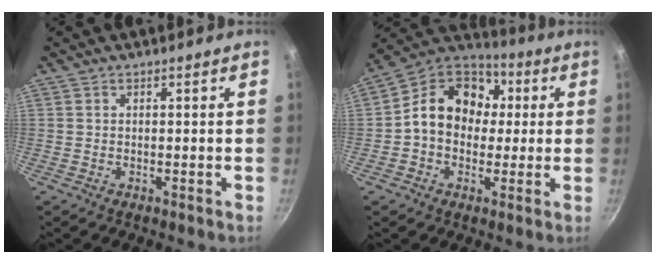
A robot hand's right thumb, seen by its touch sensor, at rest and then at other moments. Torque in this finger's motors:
{"motor_torque": [1.50, 2.12, 0.95, -0.41, 0.09]}